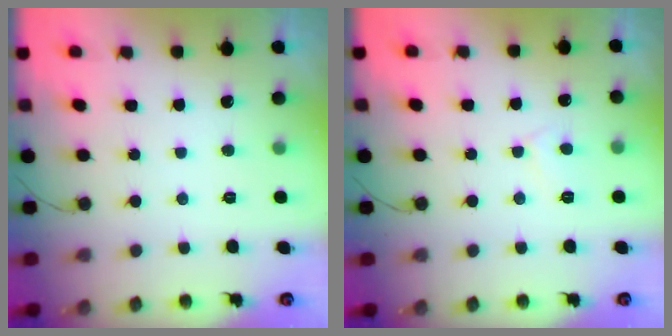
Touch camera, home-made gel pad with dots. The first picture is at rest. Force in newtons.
{"total": 2.9, "press": 2.9, "slide": 0.3}